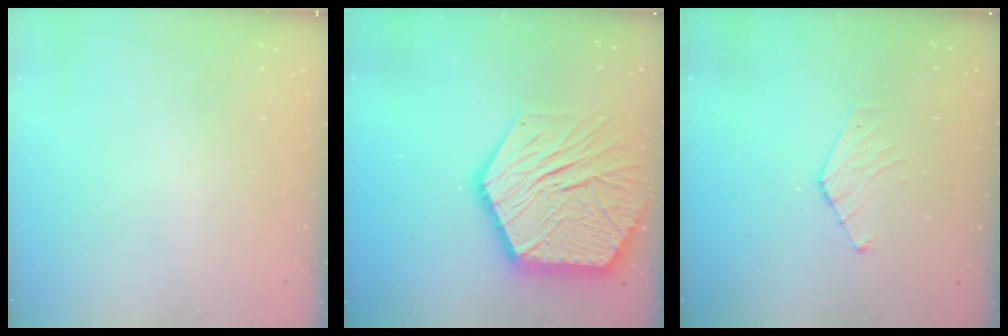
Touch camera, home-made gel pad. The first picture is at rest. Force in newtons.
{"total": 25.2, "press": 25.1, "slide": 2.2}
{"total": 5.9, "press": 5.8, "slide": 0.6}